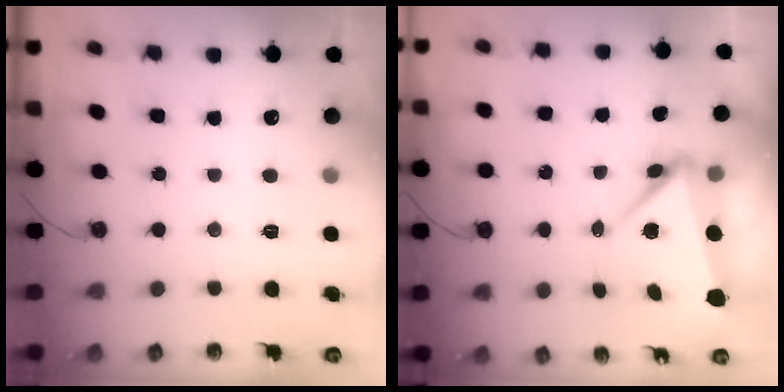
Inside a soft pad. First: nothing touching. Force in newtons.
{"total": 7.9, "press": 7.6, "slide": 2.0}